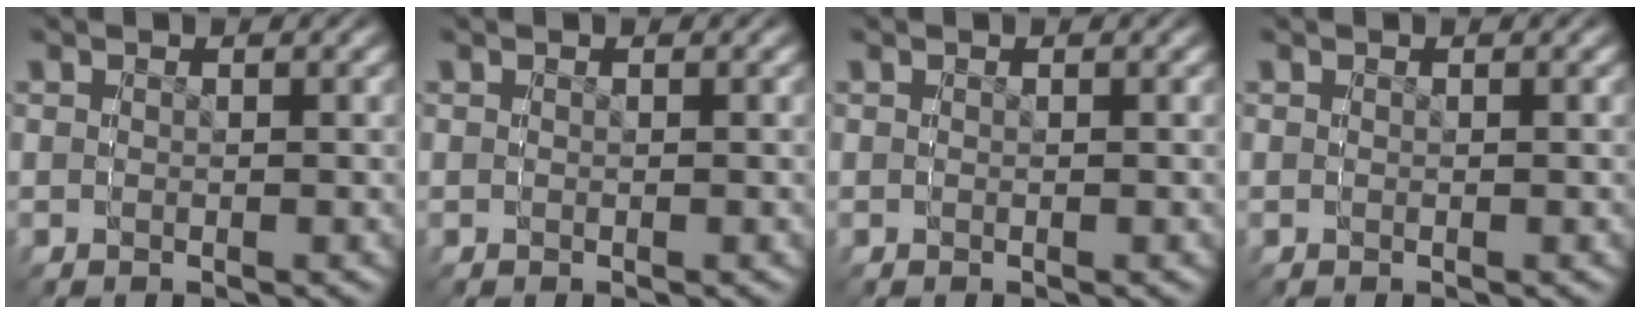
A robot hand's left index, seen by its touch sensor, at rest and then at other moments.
{"total": 0.0}
{"total": 0.0}
{"total": 0.0}